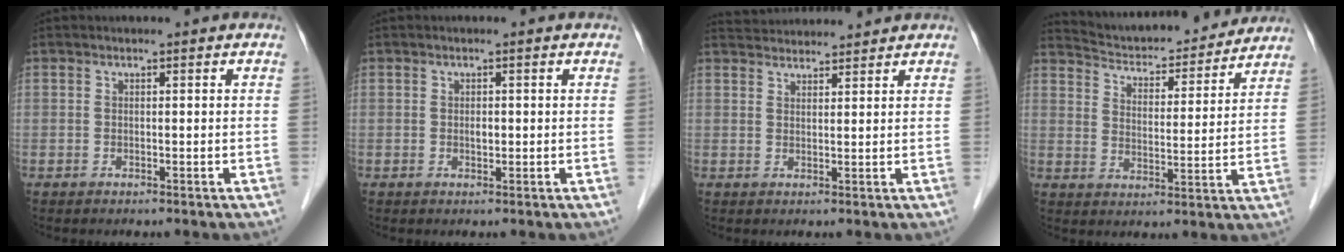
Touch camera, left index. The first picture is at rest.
{"total": 1.0, "force": [0.0, 0.6, 0.8], "torque": [-0.015, 0.000, 0.000]}
{"total": 6.1, "force": [6.0, 0.7, 0.9], "torque": [-0.019, 0.036, 0.091]}
{"total": 17.5, "force": [16.6, 2.9, 4.5], "torque": [-0.067, 0.002, 0.234]}